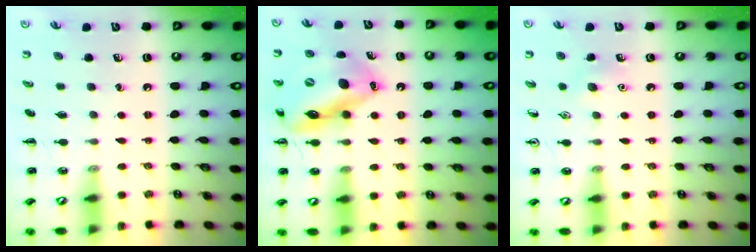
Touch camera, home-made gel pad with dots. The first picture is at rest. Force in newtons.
{"total": 17.1, "press": 16.7, "slide": 3.7}
{"total": 6.7, "press": 6.4, "slide": 1.8}